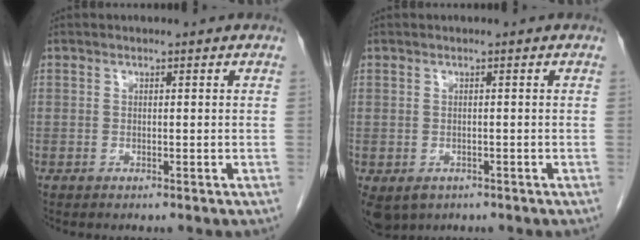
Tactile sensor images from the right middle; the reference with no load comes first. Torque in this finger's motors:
{"motor_torque": [0.49, -0.29, 0.03, 0.04]}